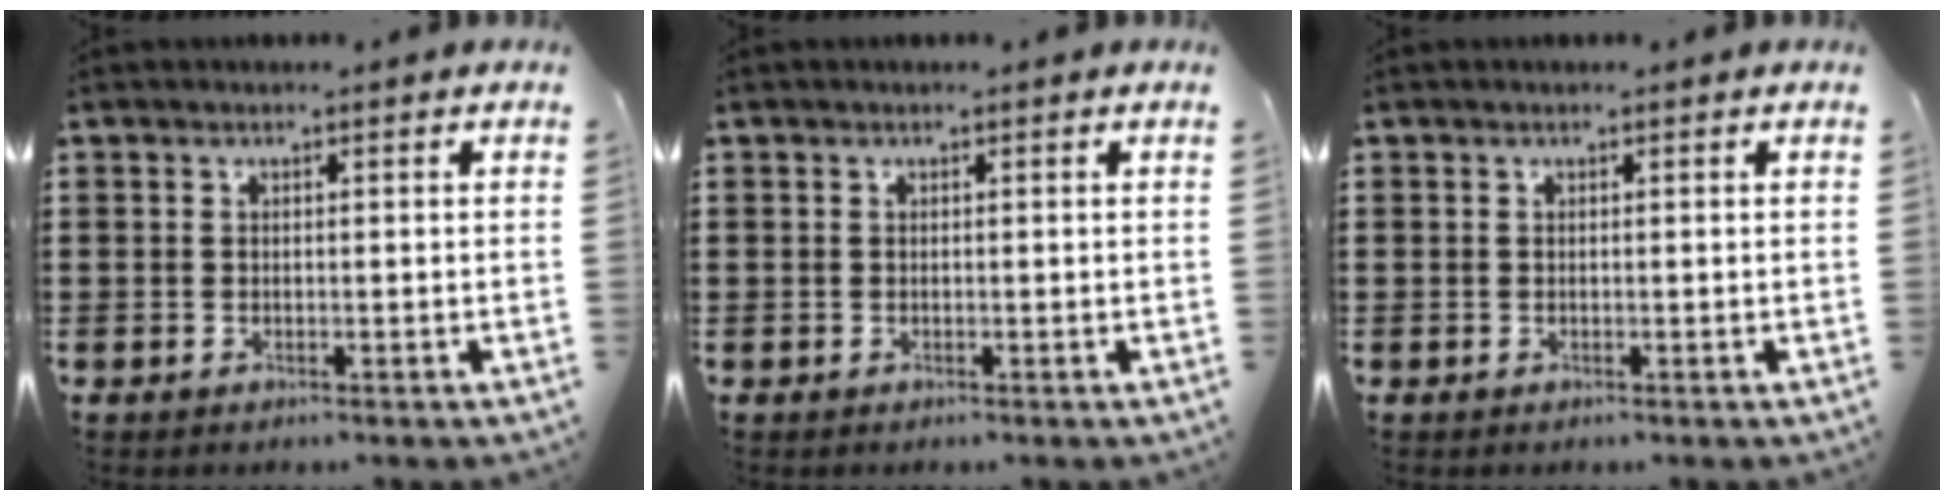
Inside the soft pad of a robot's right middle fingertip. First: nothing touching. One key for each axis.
{"total": 0.0}
{"total": 0.0}